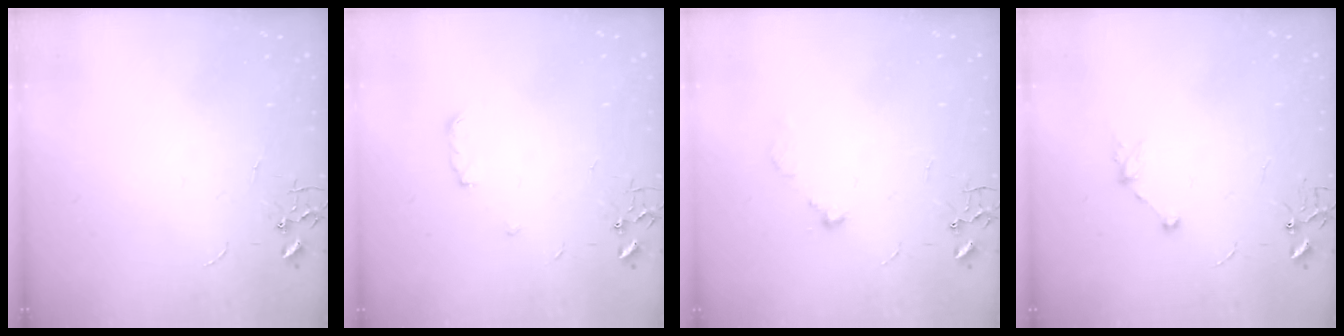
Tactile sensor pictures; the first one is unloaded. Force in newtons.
{"total": 4.3, "press": 4.2, "slide": 0.6}
{"total": 6.1, "press": 6.0, "slide": 0.9}
{"total": 8.3, "press": 8.1, "slide": 1.4}